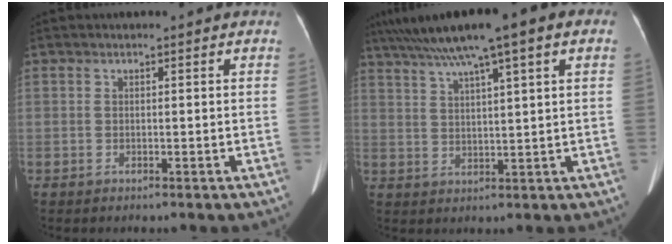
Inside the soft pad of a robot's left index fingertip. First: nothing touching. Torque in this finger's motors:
{"motor_torque": [0.80, -1.34, -0.01, -0.10]}